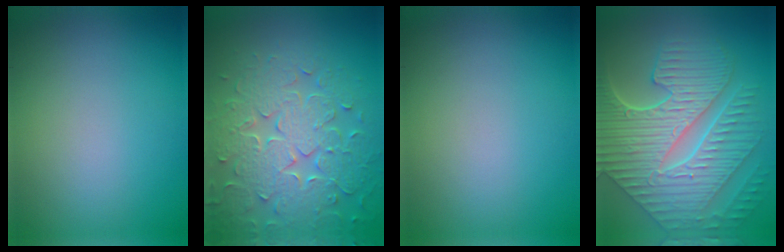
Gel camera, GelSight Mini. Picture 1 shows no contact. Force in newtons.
{"total": 8.0, "press": 6.2, "slide": 5.0}
{"total": 0.0}
{"total": 10.2, "press": 7.0, "slide": 7.4}